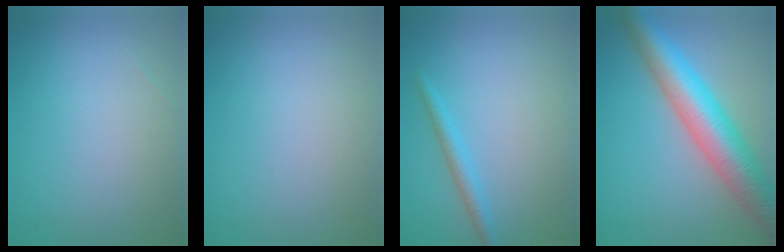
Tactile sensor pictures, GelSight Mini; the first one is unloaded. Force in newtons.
{"total": 0.0}
{"total": 1.8, "press": 1.8, "slide": 0.1}
{"total": 8.7, "press": 8.6, "slide": 0.4}